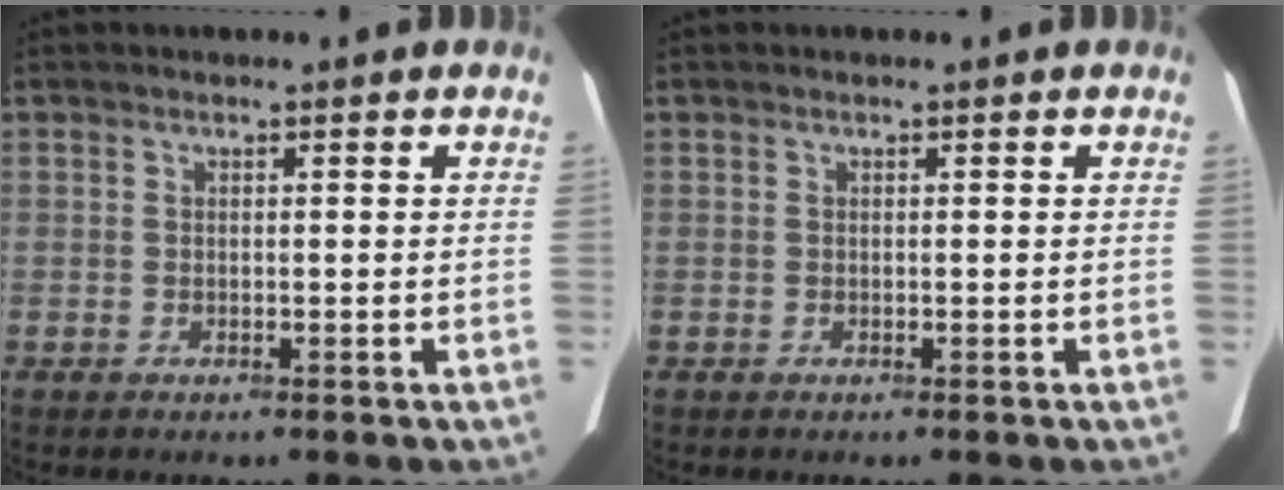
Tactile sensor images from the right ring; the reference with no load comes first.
{"total": 0.0}